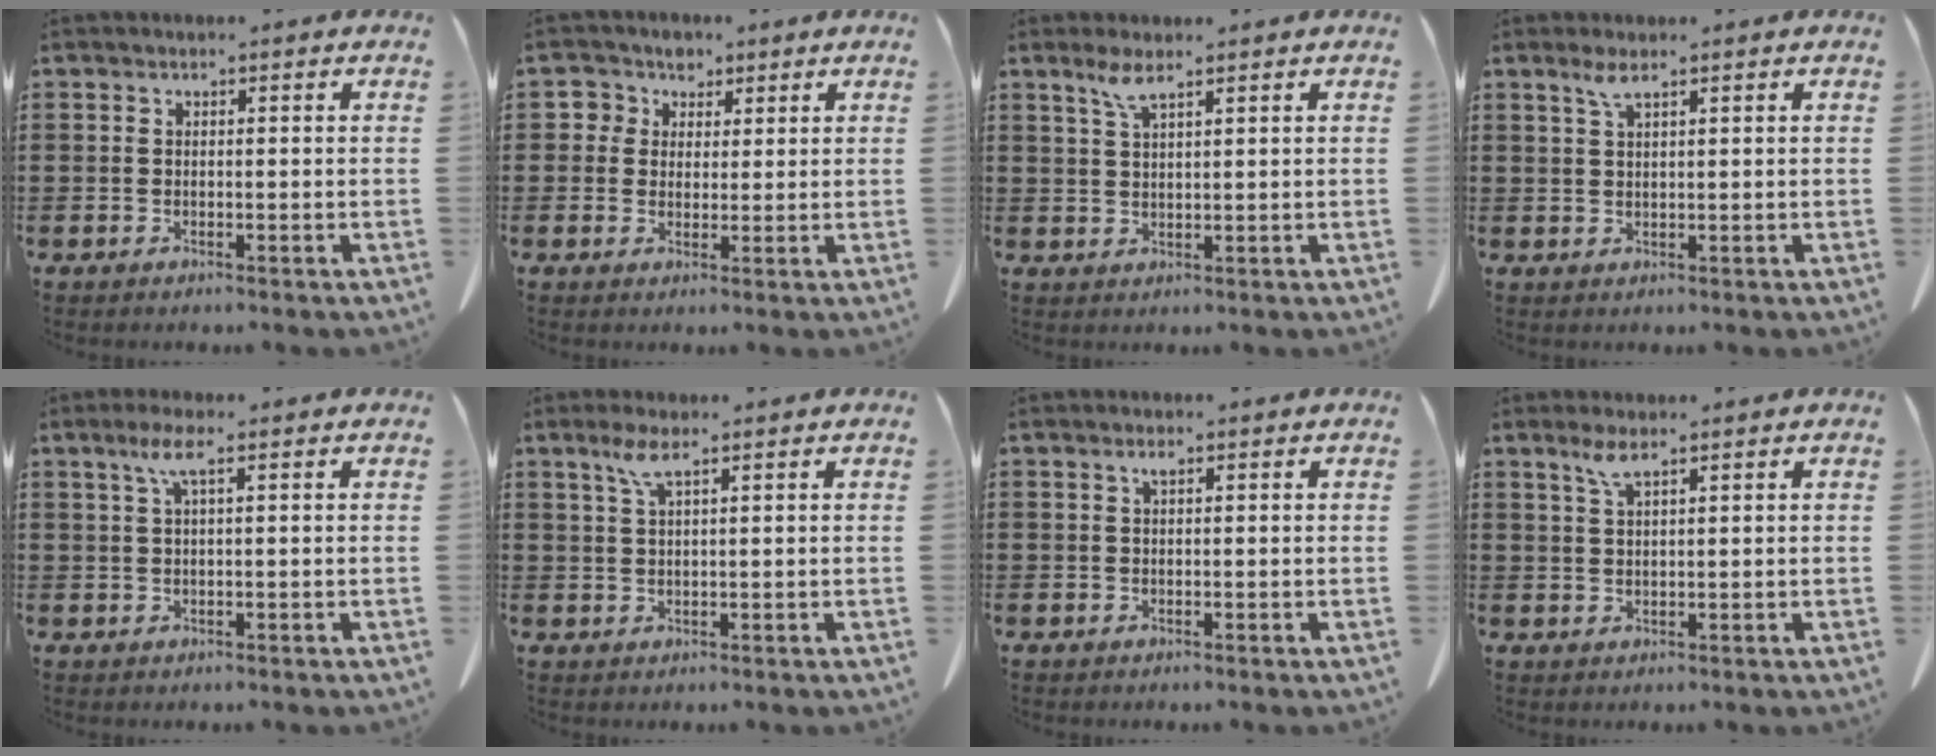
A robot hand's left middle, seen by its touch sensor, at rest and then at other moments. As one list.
[{"total": 3.6, "force": [1.7, 3.1, 0.3], "torque": [-0.018, 0.006, 0.027]}, {"total": 3.2, "force": [2.2, 0.5, 2.2], "torque": [-0.050, 0.003, 0.039]}, {"total": 2.3, "force": [1.5, 0.3, 1.7], "torque": [-0.038, 0.002, 0.026]}, {"total": 3.4, "force": [1.4, 0.5, 3.1], "torque": [-0.066, 0.006, 0.023]}, {"total": 3.3, "force": [2.0, 0.5, 2.6], "torque": [-0.059, 0.005, 0.034]}, {"total": 1.0, "force": [0.4, 0.3, 0.8], "torque": [-0.018, 0.003, 0.007]}, {"total": 2.8, "force": [1.9, 0.4, 2.0], "torque": [-0.045, 0.002, 0.034]}]